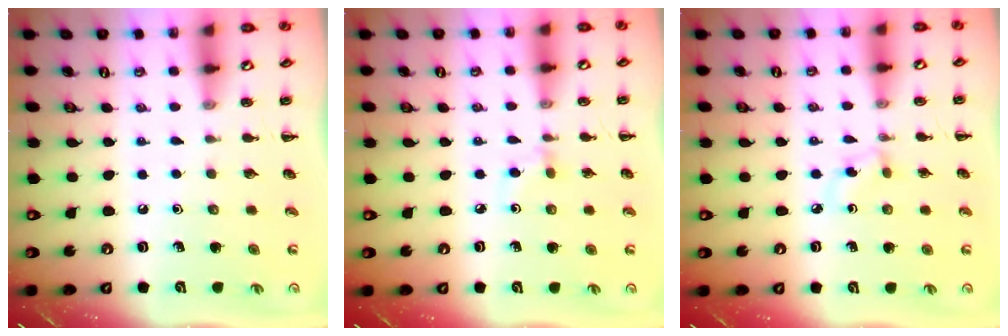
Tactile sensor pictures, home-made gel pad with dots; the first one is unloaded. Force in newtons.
{"total": 3.7, "press": 3.4, "slide": 1.4}
{"total": 2.9, "press": 2.7, "slide": 1.2}